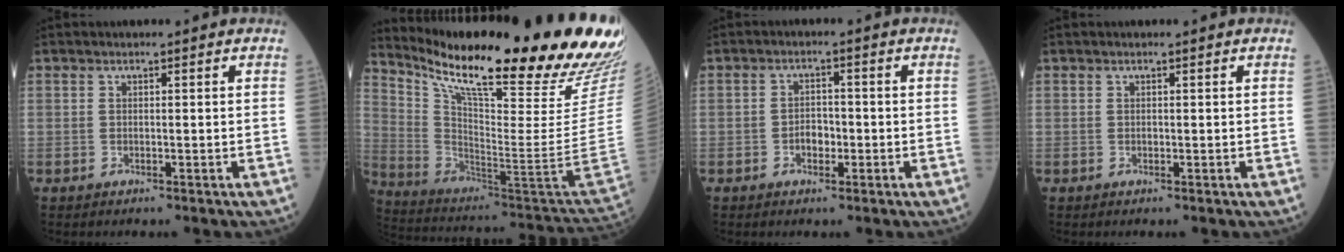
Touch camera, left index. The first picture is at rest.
{"total": 31.7, "force": [24.4, 0.4, 20.2], "torque": [-0.308, -0.086, 0.353]}
{"total": 2.7, "force": [-0.9, 1.7, 1.8], "torque": [-0.028, 0.006, -0.017]}
{"total": 0.0}